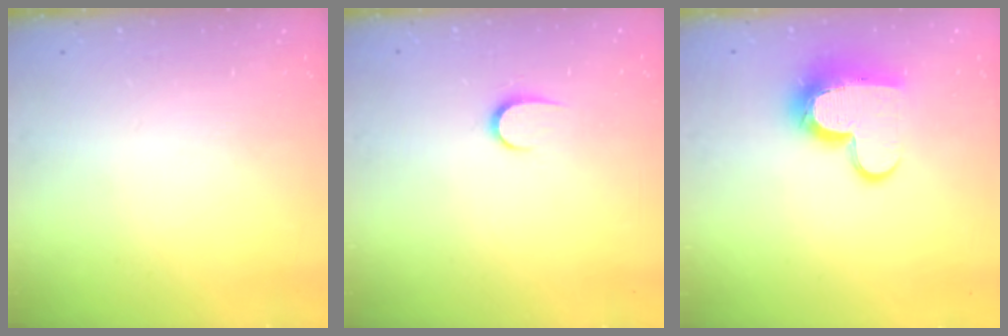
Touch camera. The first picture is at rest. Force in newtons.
{"total": 5.4, "press": 5.4, "slide": 0.6}
{"total": 13.0, "press": 13.0, "slide": 1.2}